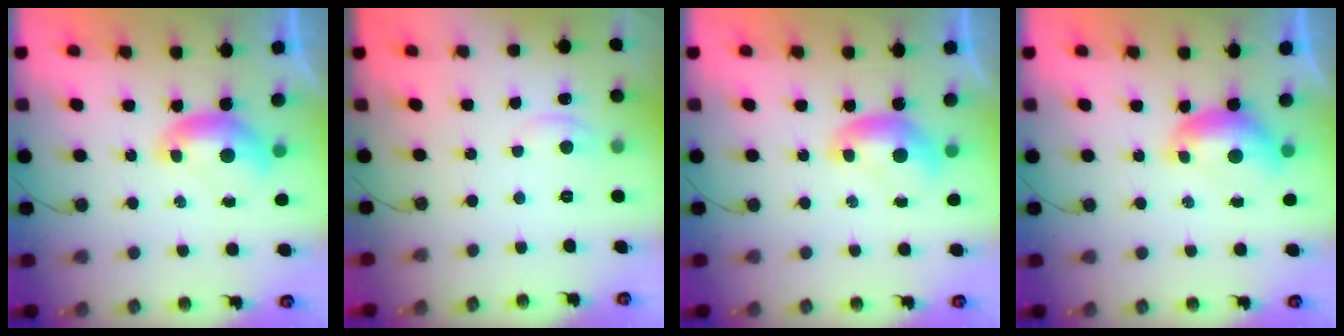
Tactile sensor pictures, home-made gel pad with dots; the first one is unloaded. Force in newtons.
{"total": 1.5, "press": 1.4, "slide": 0.5}
{"total": 0.0}
{"total": 0.0}